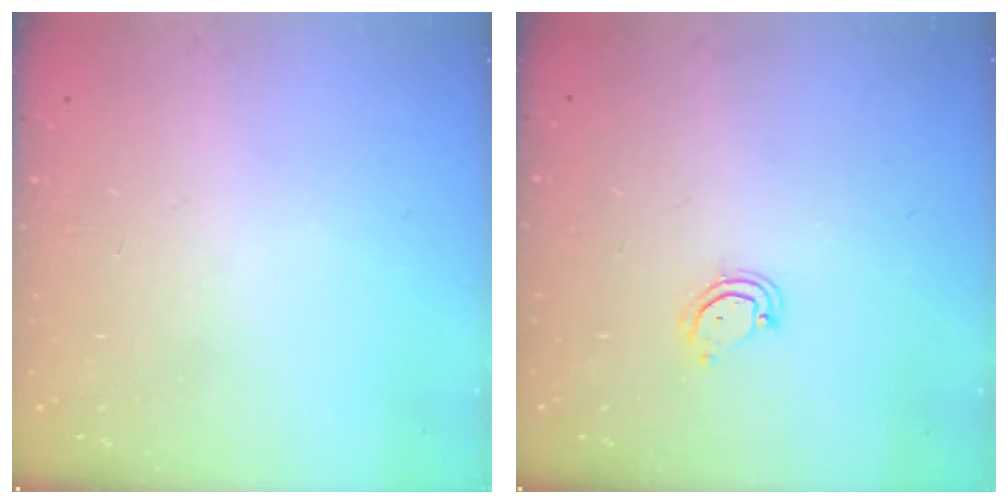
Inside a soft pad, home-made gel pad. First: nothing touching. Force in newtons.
{"total": 3.7, "press": 3.7, "slide": 0.3}